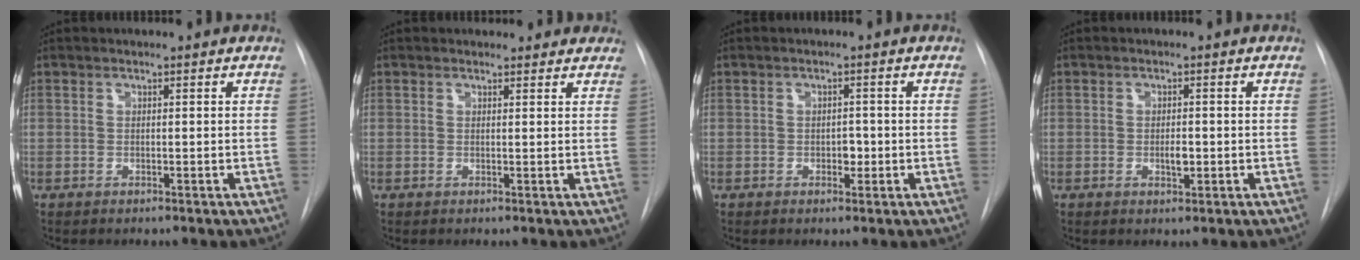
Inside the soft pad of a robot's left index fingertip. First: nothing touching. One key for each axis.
{"total": 3.9, "fx": 3.5, "fy": 1.7, "fz": 0.4, "tx": 0.008, "ty": -0.001, "tz": 0.024}
{"total": 1.9, "fx": -1.2, "fy": 1.0, "fz": 1.0, "tx": -0.012, "ty": -0.003, "tz": -0.015}
{"total": 2.0, "fx": -1.1, "fy": 0.7, "fz": 1.6, "tx": -0.027, "ty": -0.007, "tz": -0.014}